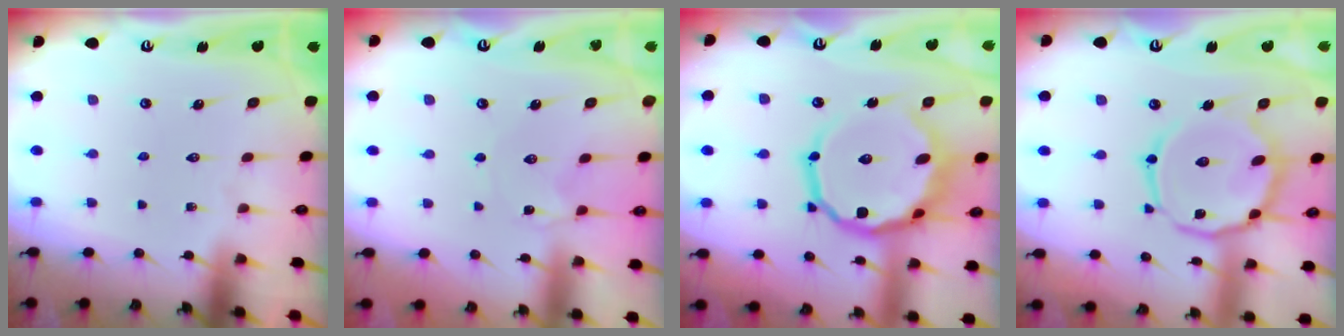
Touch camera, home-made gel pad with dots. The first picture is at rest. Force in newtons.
{"total": 1.8, "press": 1.7, "slide": 0.3}
{"total": 16.0, "press": 15.7, "slide": 2.8}
{"total": 15.0, "press": 14.9, "slide": 1.0}